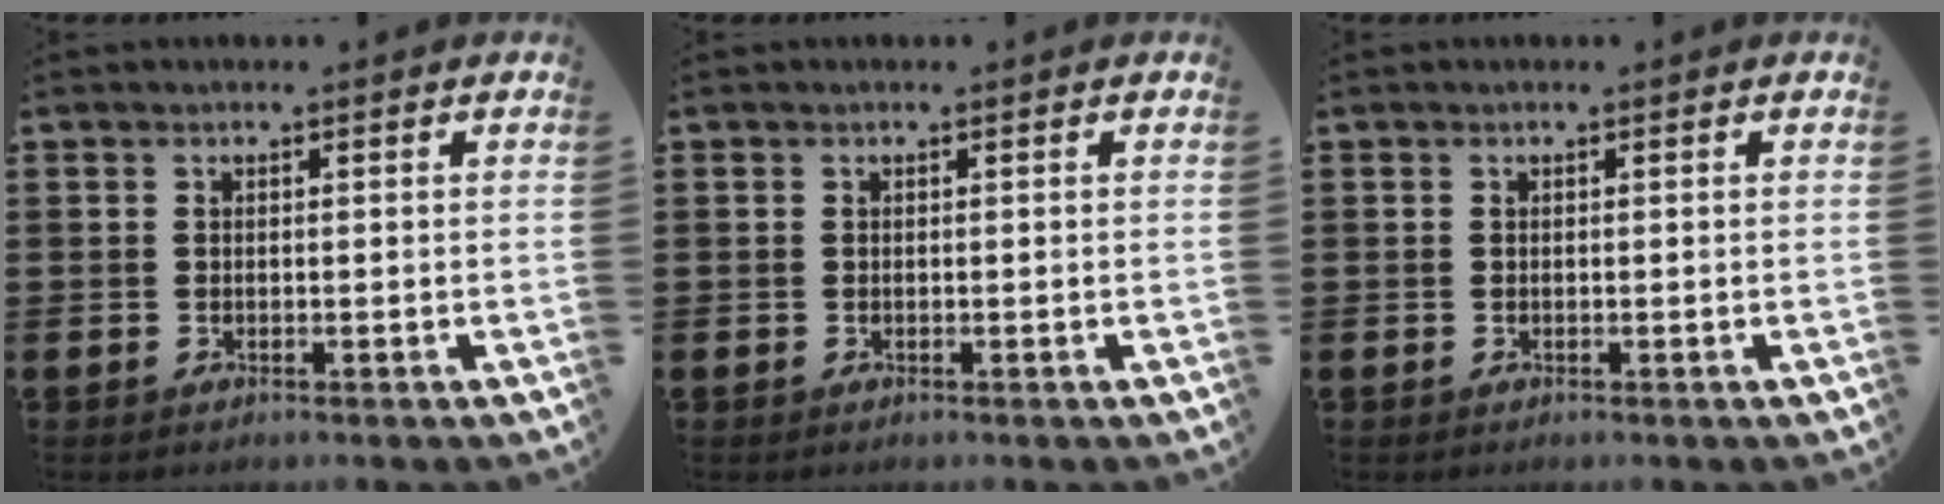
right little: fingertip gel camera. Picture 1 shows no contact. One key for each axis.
{"total": 0.0}
{"total": 0.0}